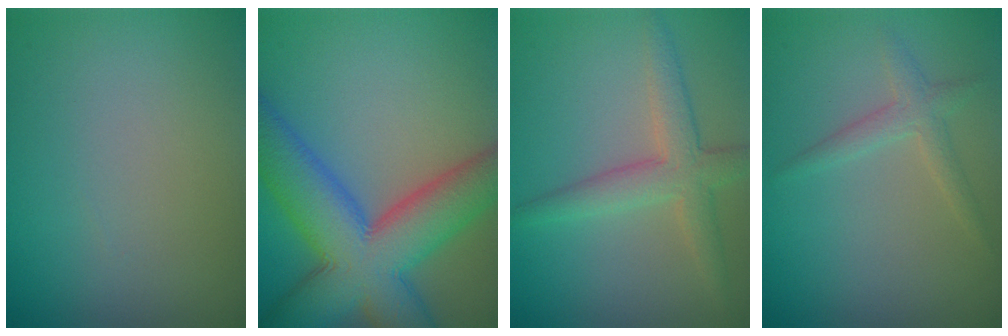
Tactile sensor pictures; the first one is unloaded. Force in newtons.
{"total": 11.3, "press": 11.3, "slide": 0.4}
{"total": 3.6, "press": 3.6, "slide": 0.2}
{"total": 1.8, "press": 1.8, "slide": 0.1}